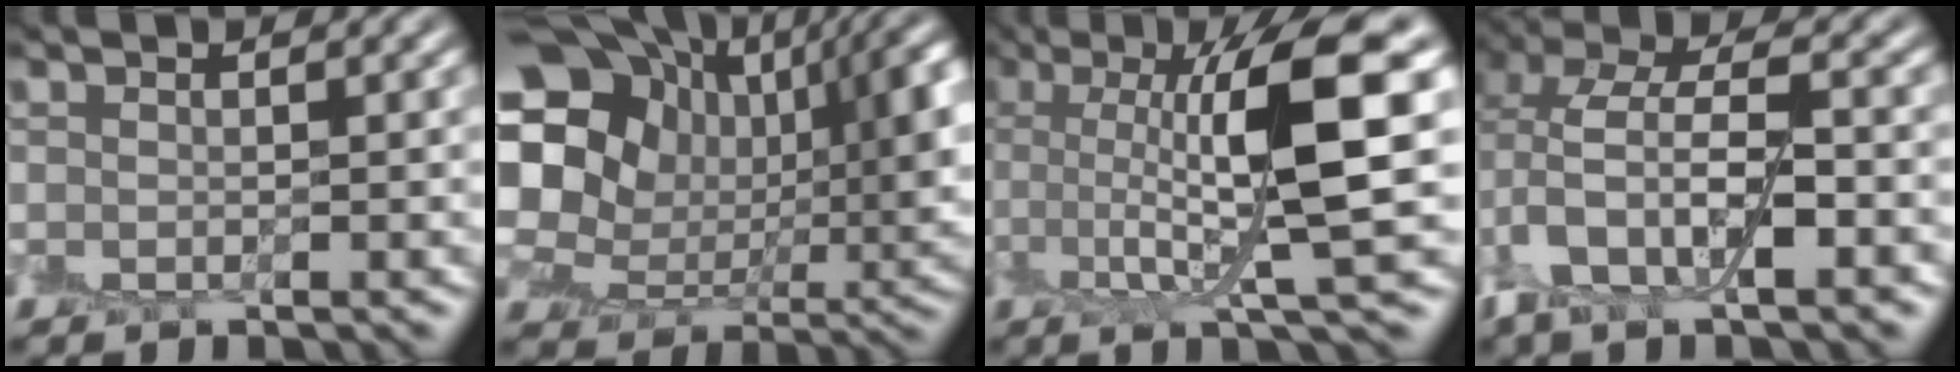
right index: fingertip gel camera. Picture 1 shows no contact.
{"total": 17.7, "force": [3.9, 13.4, 10.9], "torque": [-0.210, 0.011, 0.087]}
{"total": 9.3, "force": [2.3, 1.9, 8.7], "torque": [-0.132, 0.006, 0.045]}
{"total": 6.9, "force": [-0.9, 3.5, 5.8], "torque": [-0.117, 0.012, -0.022]}